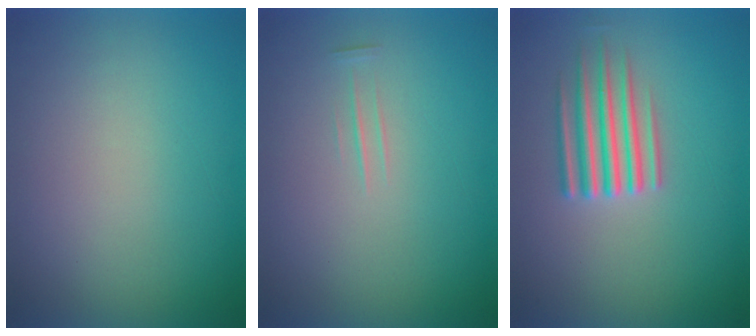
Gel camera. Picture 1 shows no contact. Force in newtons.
{"total": 1.3}
{"total": 3.7}